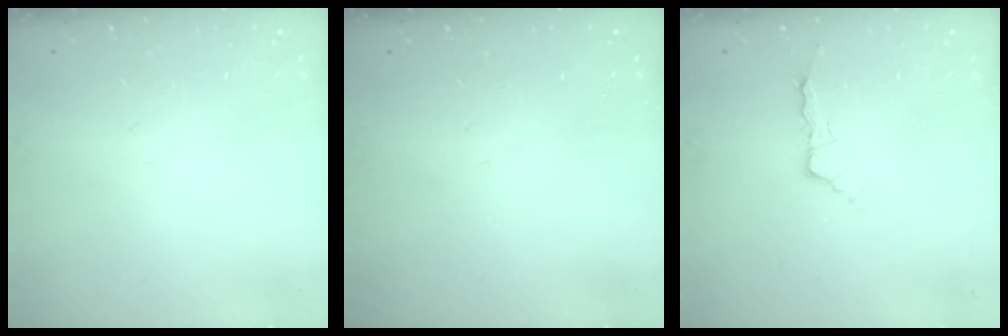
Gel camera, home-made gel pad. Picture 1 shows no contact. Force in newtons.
{"total": 0.0}
{"total": 3.5, "press": 3.5, "slide": 0.5}